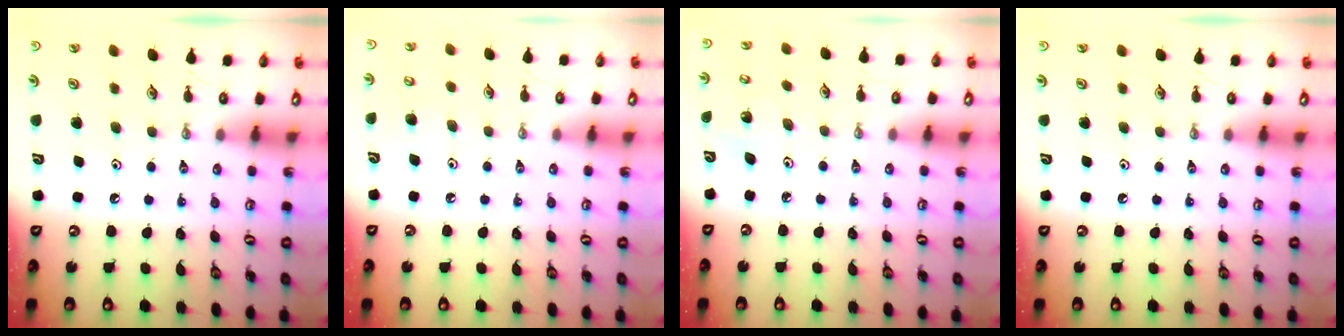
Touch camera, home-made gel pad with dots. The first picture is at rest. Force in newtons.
{"total": 5.0, "press": 5.0, "slide": 0.5}
{"total": 2.7, "press": 2.7, "slide": 0.2}
{"total": 0.0}